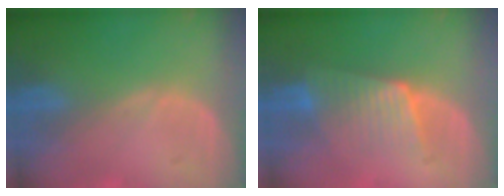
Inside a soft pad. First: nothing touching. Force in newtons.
{"total": 6.2, "press": 5.9, "slide": 1.8}